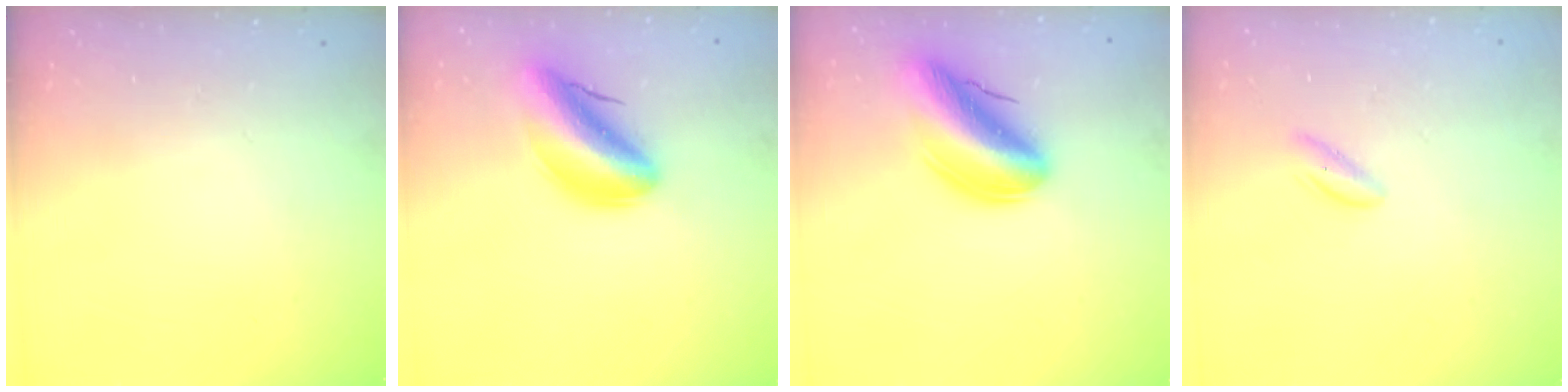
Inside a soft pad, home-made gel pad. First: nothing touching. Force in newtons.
{"total": 10.3, "press": 9.7, "slide": 3.2}
{"total": 15.7, "press": 15.3, "slide": 3.2}
{"total": 0.9, "press": 0.8, "slide": 0.4}